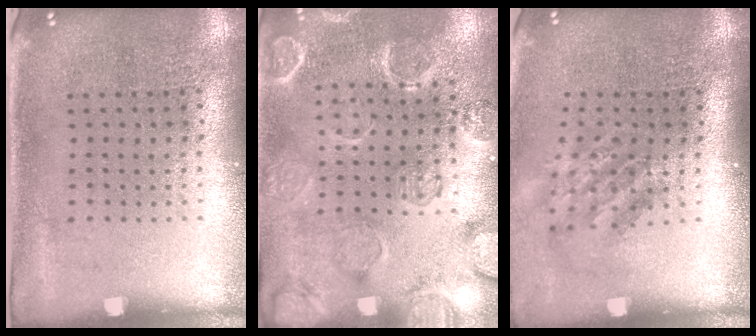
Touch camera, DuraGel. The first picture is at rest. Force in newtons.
{"total": 2.4, "press": 2.3, "slide": 0.8}
{"total": 1.7, "press": 1.2, "slide": 1.2}